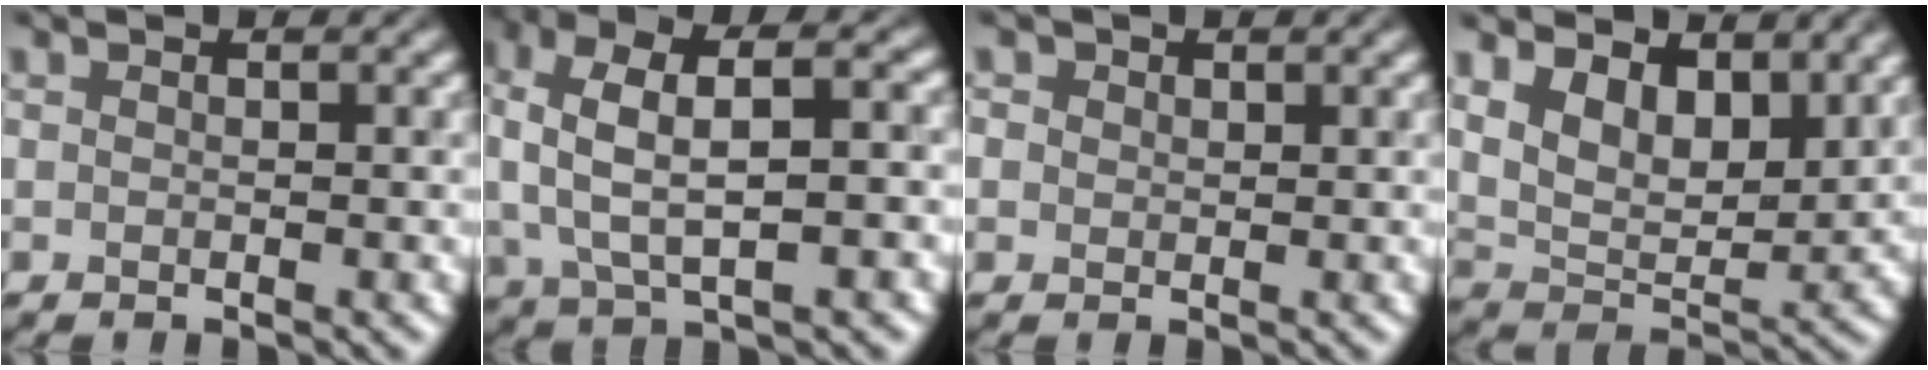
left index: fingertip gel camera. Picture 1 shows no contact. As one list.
[{"total": 8.6, "force": [1.5, 3.9, 7.5], "torque": [-0.152, 0.013, 0.021]}, {"total": 1.5, "force": [0.7, 1.2, 0.5], "torque": [-0.006, 0.005, 0.000]}, {"total": 6.9, "force": [3.8, 3.6, 4.6], "torque": [-0.089, -0.007, 0.060]}]